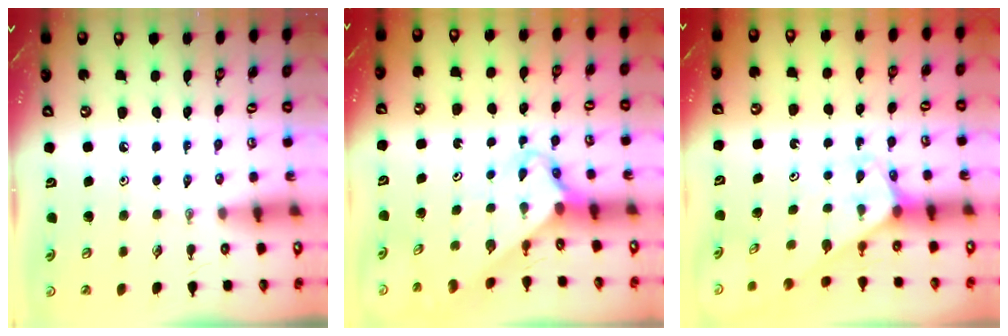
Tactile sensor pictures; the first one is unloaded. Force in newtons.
{"total": 2.8, "press": 2.8, "slide": 0.2}
{"total": 2.5, "press": 2.5, "slide": 0.2}